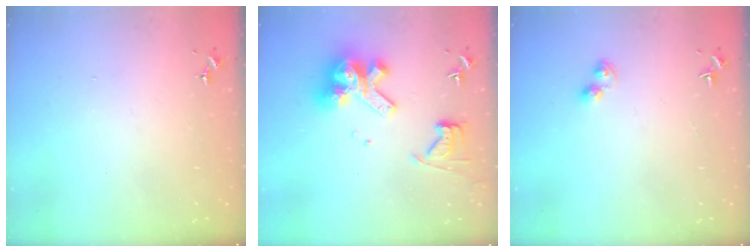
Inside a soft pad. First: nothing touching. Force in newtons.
{"total": 15.0, "press": 14.9, "slide": 1.8}
{"total": 3.7, "press": 3.7, "slide": 0.4}